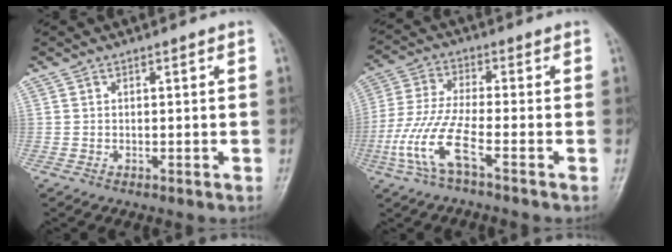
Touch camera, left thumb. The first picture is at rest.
{"total": 9.6, "force": [-4.3, 1.9, 8.3], "torque": [-0.209, 0.019, -0.092]}